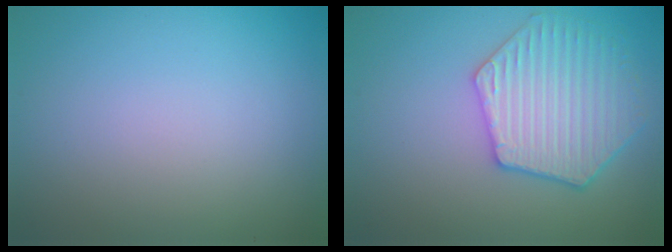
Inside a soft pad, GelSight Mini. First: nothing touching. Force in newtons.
{"total": 4.9, "press": 4.6, "slide": 1.7}